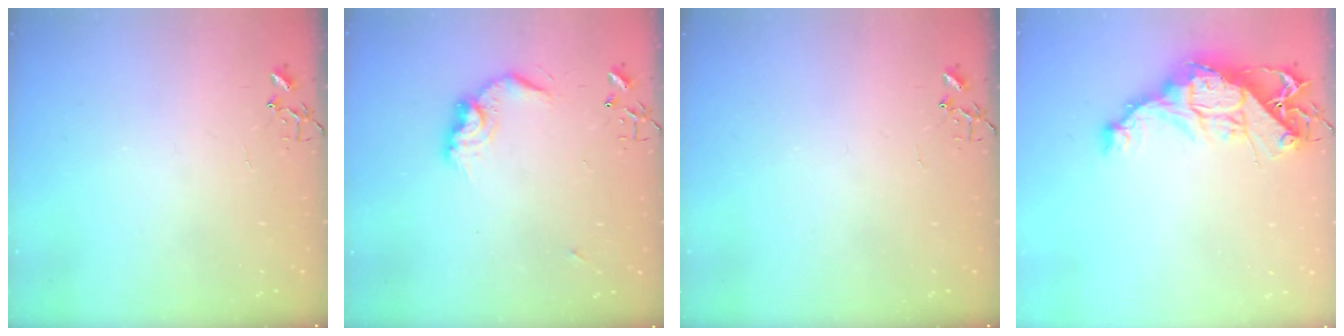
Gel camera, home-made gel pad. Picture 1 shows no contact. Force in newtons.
{"total": 12.5, "press": 12.5, "slide": 0.7}
{"total": 0.0}
{"total": 14.2, "press": 14.2, "slide": 1.1}